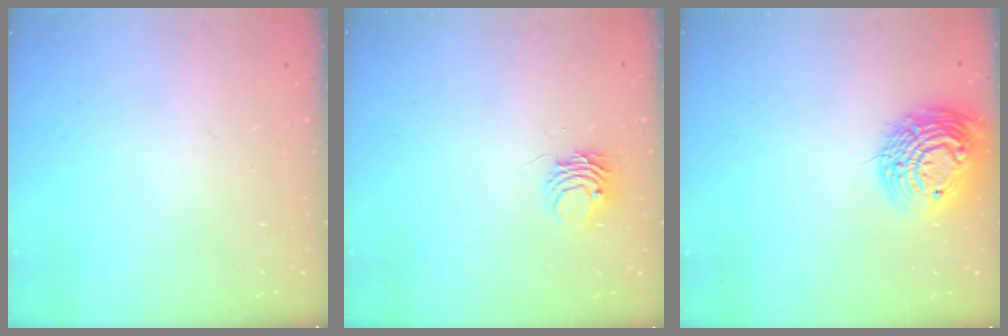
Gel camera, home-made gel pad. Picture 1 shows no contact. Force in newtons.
{"total": 4.9, "press": 4.9, "slide": 0.3}
{"total": 16.7, "press": 16.6, "slide": 1.2}